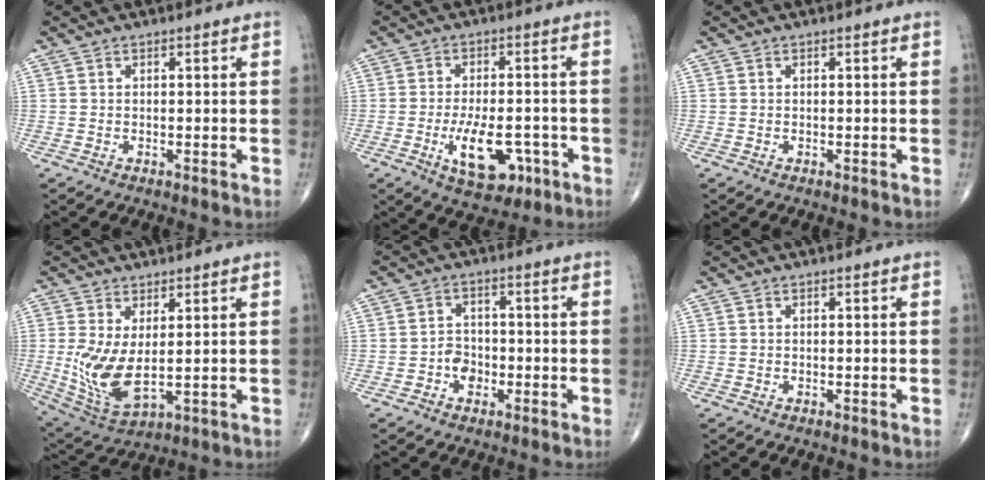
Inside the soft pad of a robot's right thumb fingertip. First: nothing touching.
{"total": 10.3, "force": [-3.7, 5.2, 8.1], "torque": [-0.121, 0.009, -0.049]}
{"total": 0.0}
{"total": 10.3, "force": [0.5, 4.8, 9.1], "torque": [-0.186, -0.020, 0.029]}
{"total": 4.1, "force": [-1.4, 3.3, 2.0], "torque": [-0.012, 0.014, -0.030]}
{"total": 0.0}